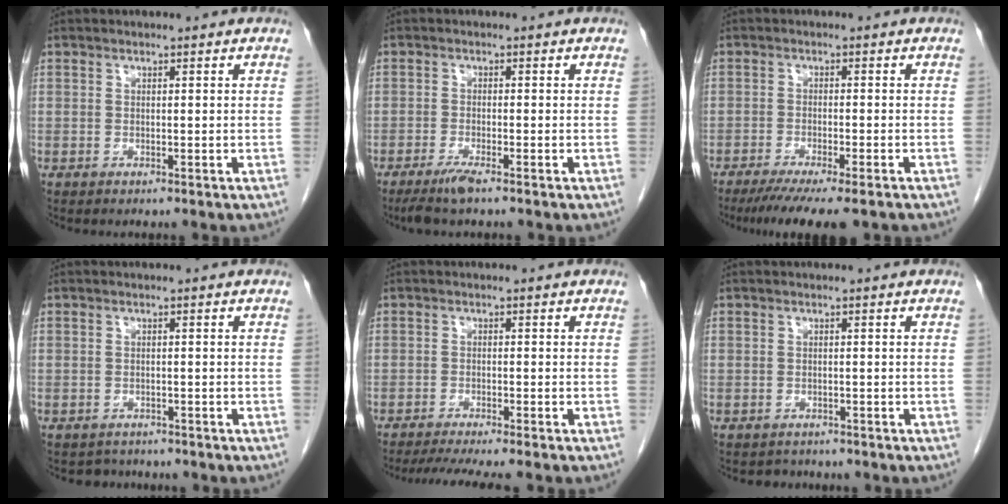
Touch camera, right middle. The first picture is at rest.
{"total": 3.1, "force": [-2.3, 0.0, 2.1], "torque": [-0.048, -0.008, -0.047]}
{"total": 9.6, "force": [-7.6, 0.8, 5.9], "torque": [-0.079, -0.019, -0.114]}
{"total": 2.4, "force": [-2.1, 1.1, -0.4], "torque": [0.001, 0.001, -0.031]}
{"total": 7.4, "force": [-6.4, -0.3, 3.7], "torque": [-0.045, -0.013, -0.100]}
{"total": 1.9, "force": [-1.6, 0.9, -0.3], "torque": [-0.001, -0.001, -0.026]}